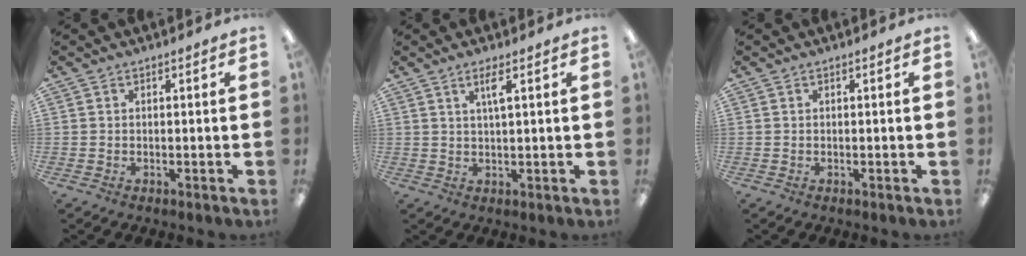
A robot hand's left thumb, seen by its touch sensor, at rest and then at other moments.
{"total": 3.3, "force": [1.9, 0.4, 2.7], "torque": [-0.051, -0.001, 0.029]}
{"total": 0.0}